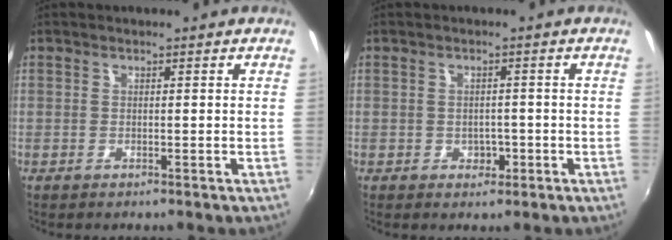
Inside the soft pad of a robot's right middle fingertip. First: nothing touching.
{"total": 2.4, "force": [-0.8, 2.0, 1.0], "torque": [-0.014, 0.002, -0.007]}